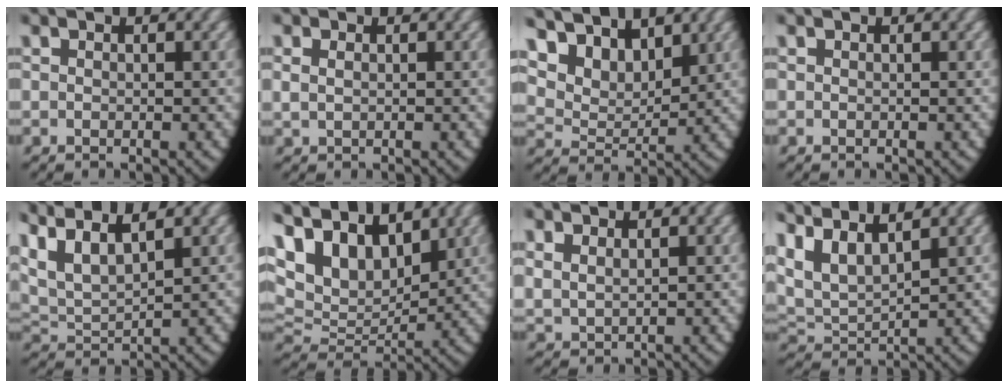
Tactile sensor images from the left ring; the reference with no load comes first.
{"total": 0.9, "force": [0.4, 0.6, 0.6], "torque": [-0.023, -0.007, 0.016]}
{"total": 8.9, "force": [4.0, 6.5, 4.7], "torque": [-0.102, -0.004, 0.061]}
{"total": 0.0}
{"total": 8.8, "force": [3.3, 6.4, 5.2], "torque": [-0.139, -0.007, 0.051]}
{"total": 12.3, "force": [3.5, 9.3, 7.2], "torque": [-0.171, -0.022, 0.061]}
{"total": 2.2, "force": [1.4, 1.6, 0.8], "torque": [-0.032, -0.008, 0.038]}
{"total": 8.5, "force": [2.6, 6.6, 4.8], "torque": [-0.136, -0.014, 0.041]}